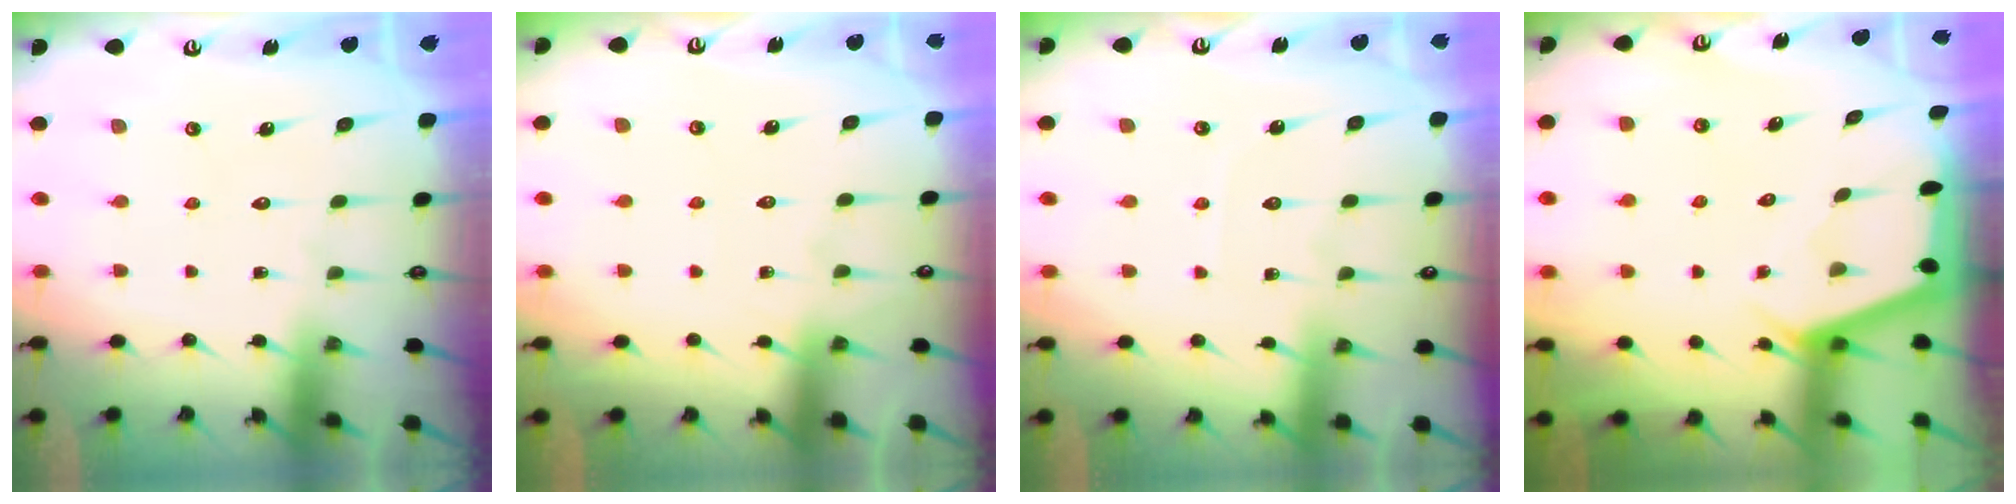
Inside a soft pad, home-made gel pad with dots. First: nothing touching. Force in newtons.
{"total": 3.4, "press": 3.4, "slide": 0.4}
{"total": 3.0, "press": 2.9, "slide": 0.4}
{"total": 2.4, "press": 2.4, "slide": 0.3}